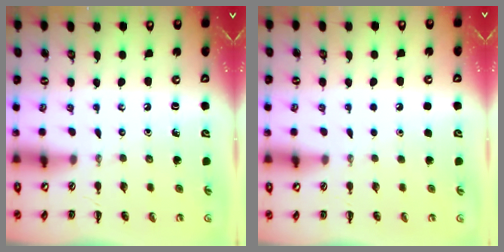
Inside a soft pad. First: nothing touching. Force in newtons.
{"total": 1.8, "press": 1.8, "slide": 0.1}